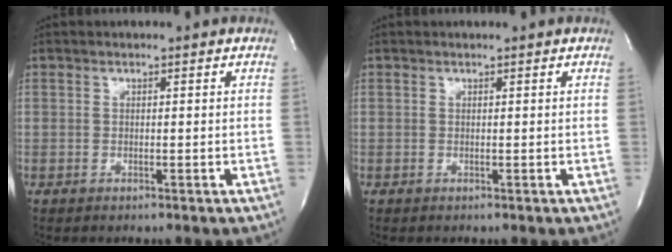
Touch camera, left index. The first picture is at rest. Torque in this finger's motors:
{"motor_torque": [0.00, 0.01, 0.00, 0.00]}